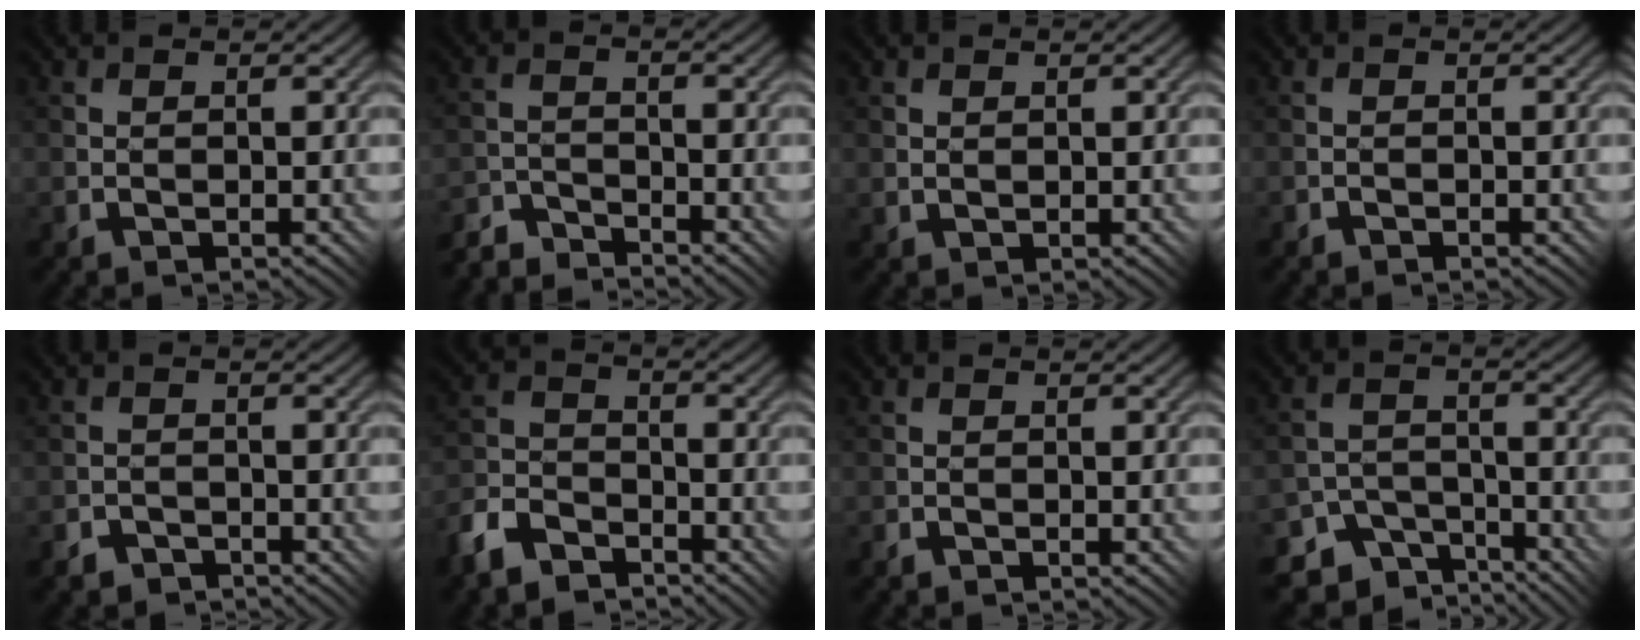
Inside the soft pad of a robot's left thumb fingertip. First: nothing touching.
{"total": 4.5, "force": [-4.4, 0.7, 0.5], "torque": [-0.007, 0.005, -0.093]}
{"total": 0.7, "force": [0.5, 0.5, 0.3], "torque": [-0.009, -0.001, 0.012]}
{"total": 0.6, "force": [-0.5, 0.0, -0.3], "torque": [0.006, 0.004, -0.010]}
{"total": 2.6, "force": [-2.4, 1.1, 0.2], "torque": [0.000, 0.010, -0.045]}
{"total": 7.1, "force": [-5.3, 3.8, 2.8], "torque": [-0.068, -0.004, -0.121]}
{"total": 0.9, "force": [-0.9, 0.2, 0.0], "torque": [-0.002, 0.001, -0.021]}
{"total": 7.6, "force": [-6.0, 4.3, 1.7], "torque": [-0.035, -0.002, -0.093]}